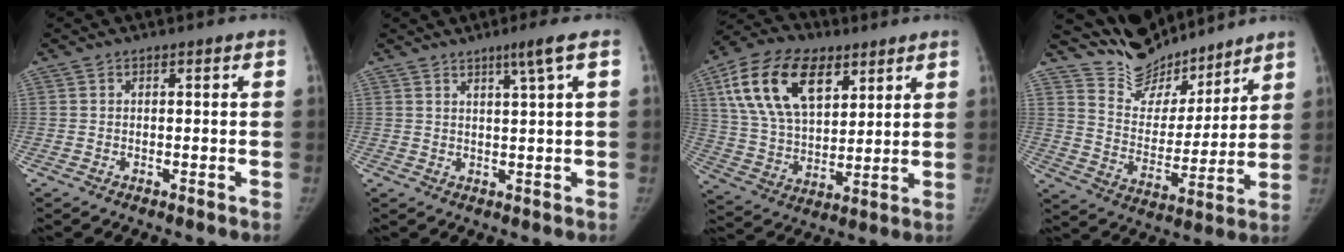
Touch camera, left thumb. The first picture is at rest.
{"total": 3.6, "force": [2.0, -0.8, 2.9], "torque": [-0.054, -0.014, 0.039]}
{"total": 20.2, "force": [9.1, 11.7, 13.8], "torque": [-0.235, -0.020, 0.167]}
{"total": 14.1, "force": [13.1, 5.1, 1.9], "torque": [0.005, -0.096, 0.235]}